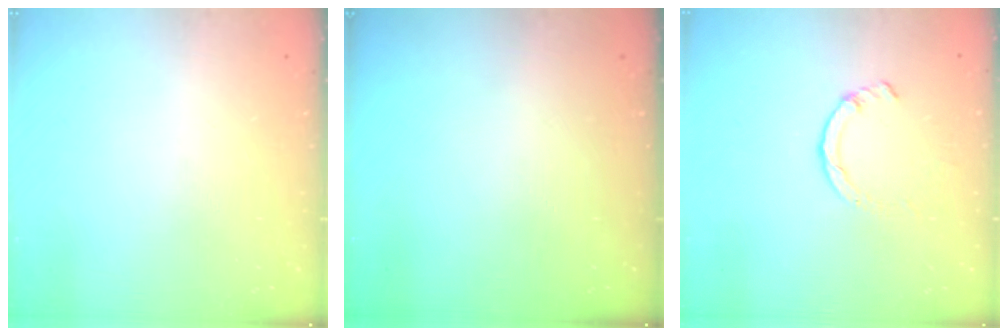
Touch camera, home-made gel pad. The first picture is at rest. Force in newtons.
{"total": 0.0}
{"total": 1.4, "press": 1.3, "slide": 0.3}